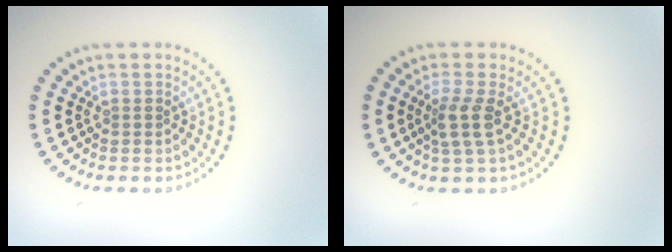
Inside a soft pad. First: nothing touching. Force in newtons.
{"total": 2.5, "press": 2.0, "slide": 1.4}